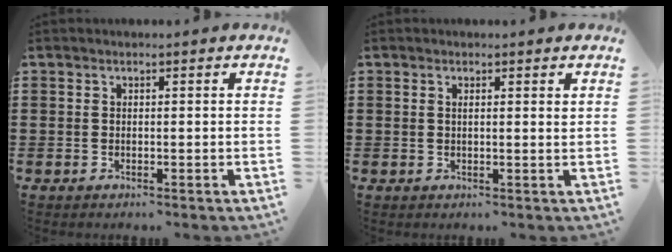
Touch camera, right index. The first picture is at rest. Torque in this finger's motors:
{"motor_torque": [-0.34, 0.19, -0.05, -0.01]}